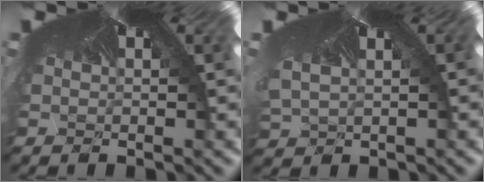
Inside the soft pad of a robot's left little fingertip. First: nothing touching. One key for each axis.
{"total": 1.0, "fx": -0.8, "fy": 0.6, "fz": 0.0, "tx": -0.023, "ty": -0.025, "tz": 0.015}